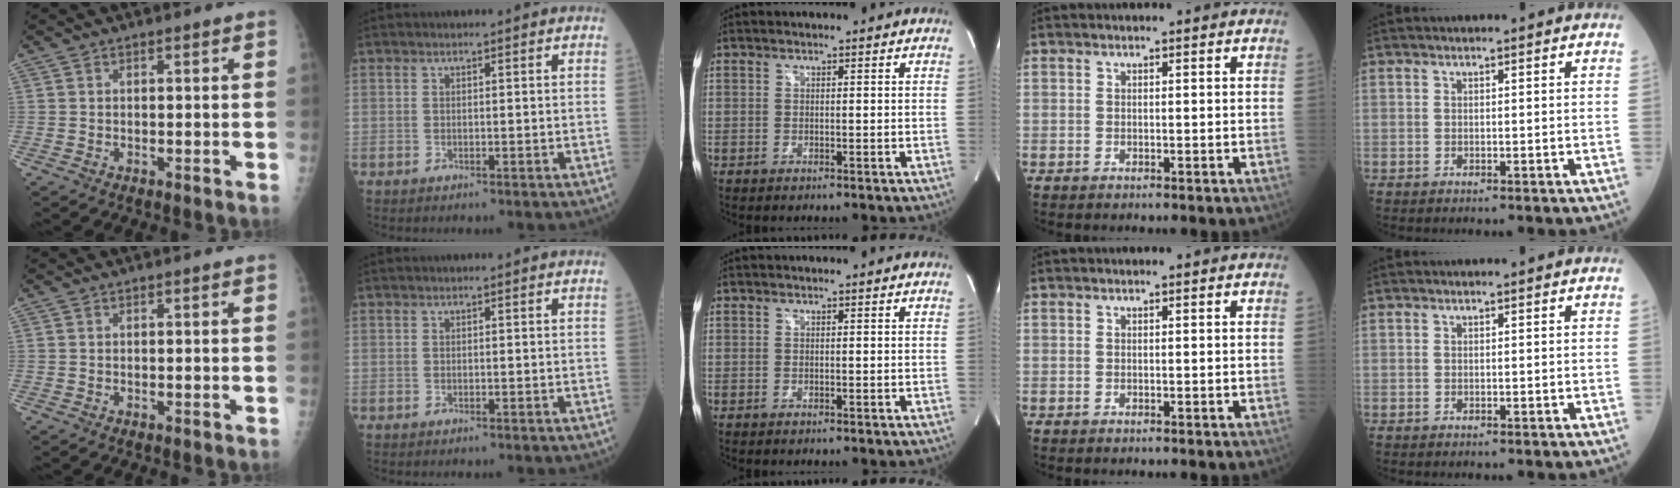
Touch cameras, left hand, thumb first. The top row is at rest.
{}